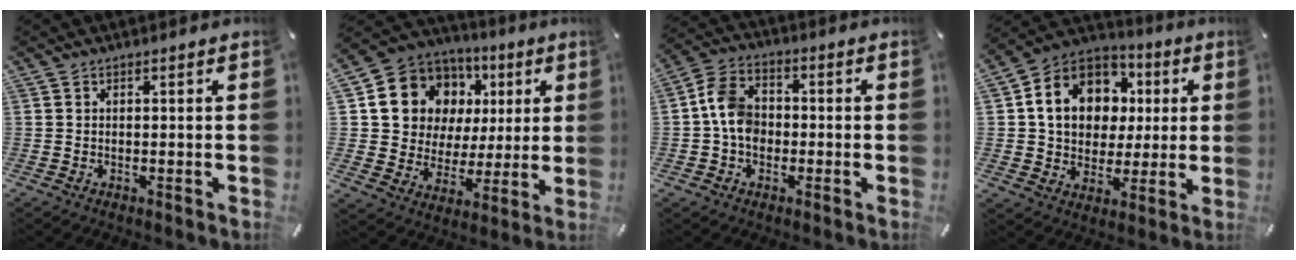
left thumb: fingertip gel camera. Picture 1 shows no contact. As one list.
[{"total": 13.4, "force": [4.5, 12.0, 4.1], "torque": [-0.077, -0.025, 0.095]}, {"total": 8.4, "force": [-1.2, 6.6, 5.0], "torque": [-0.102, 0.018, -0.021]}, {"total": 13.9, "force": [2.4, 11.9, 6.7], "torque": [-0.143, 0.000, 0.046]}]